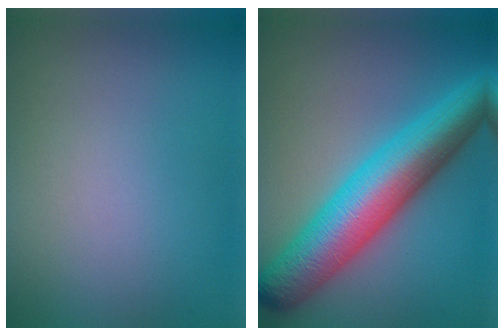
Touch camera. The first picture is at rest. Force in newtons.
{"total": 9.5, "press": 9.5, "slide": 0.1}